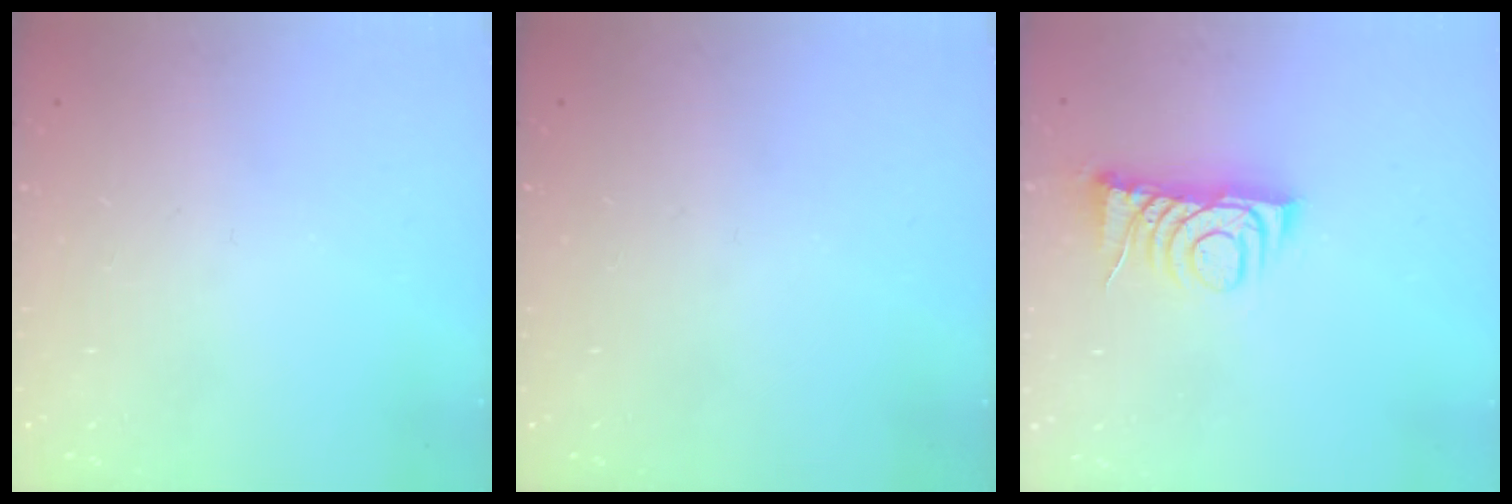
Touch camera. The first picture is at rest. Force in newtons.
{"total": 0.0}
{"total": 7.8, "press": 7.7, "slide": 0.7}